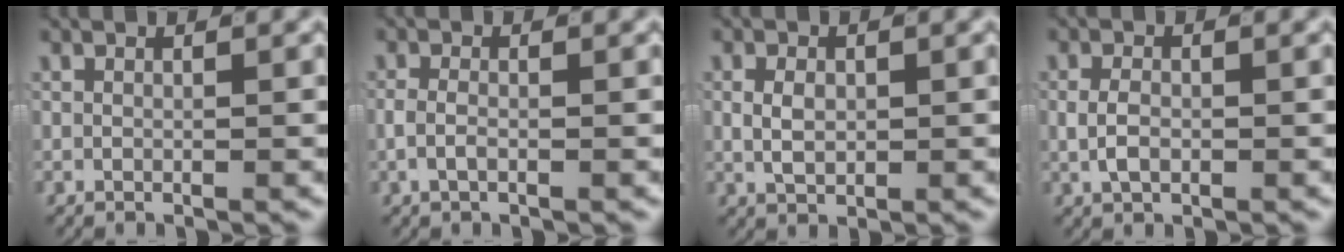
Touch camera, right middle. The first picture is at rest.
{"total": 1.4, "force": [-0.4, 0.6, 1.3], "torque": [-0.030, -0.003, -0.005]}
{"total": 2.1, "force": [0.1, 1.4, 1.6], "torque": [-0.029, -0.005, 0.010]}
{"total": 1.9, "force": [-0.3, 1.1, 1.5], "torque": [-0.028, -0.003, 0.000]}